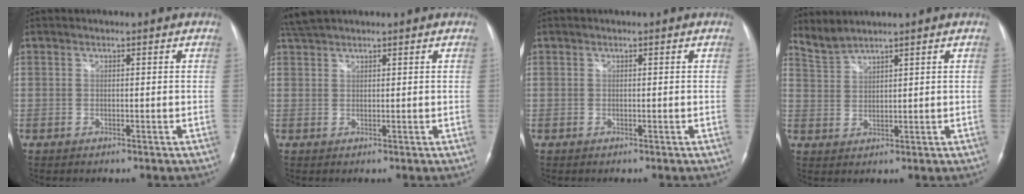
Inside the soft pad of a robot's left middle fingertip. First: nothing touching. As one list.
[{"total": 3.4, "force": [3.2, 0.3, 1.3], "torque": [-0.035, 0.021, 0.066]}, {"total": 0.0}, {"total": 3.1, "force": [3.1, -0.5, 0.1], "torque": [-0.014, 0.006, 0.073]}]